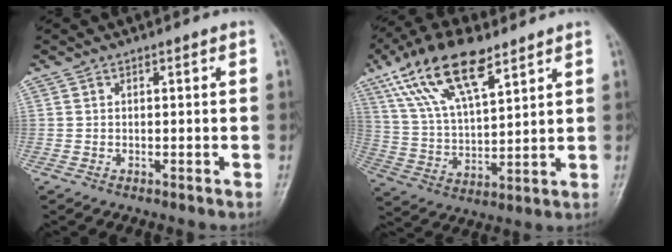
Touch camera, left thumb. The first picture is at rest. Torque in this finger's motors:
{"motor_torque": [1.00, 0.04, 1.50, -1.28, 0.43]}